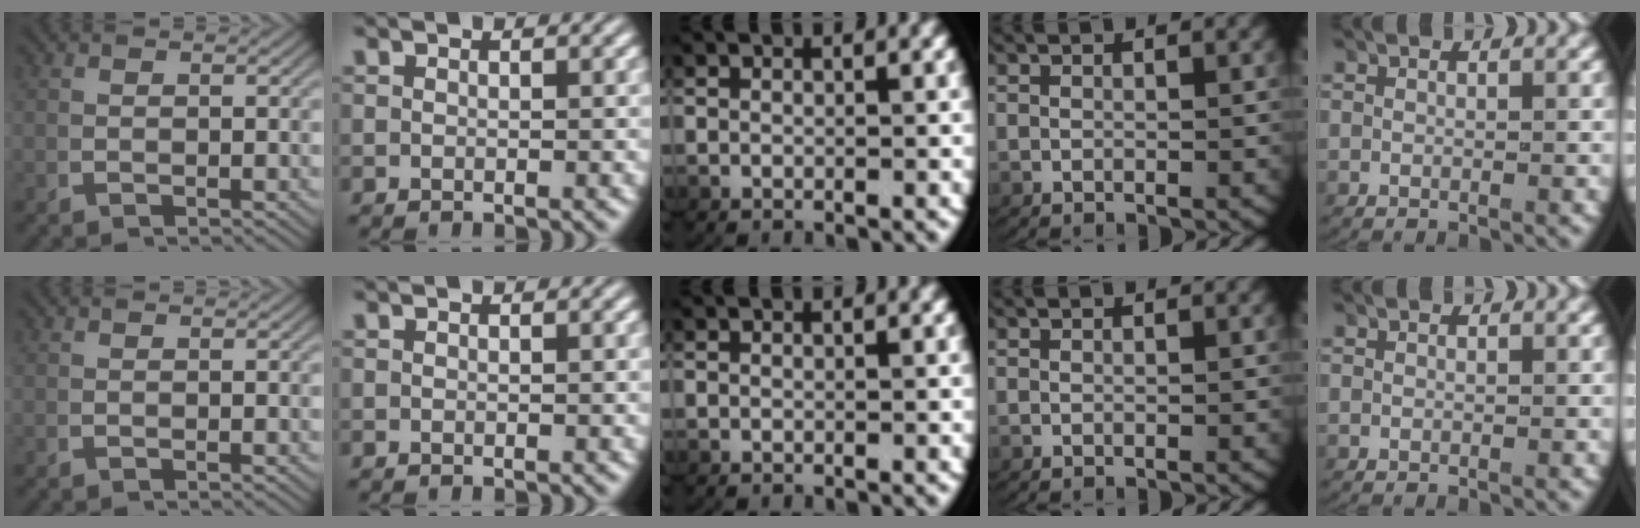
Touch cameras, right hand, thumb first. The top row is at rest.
{}